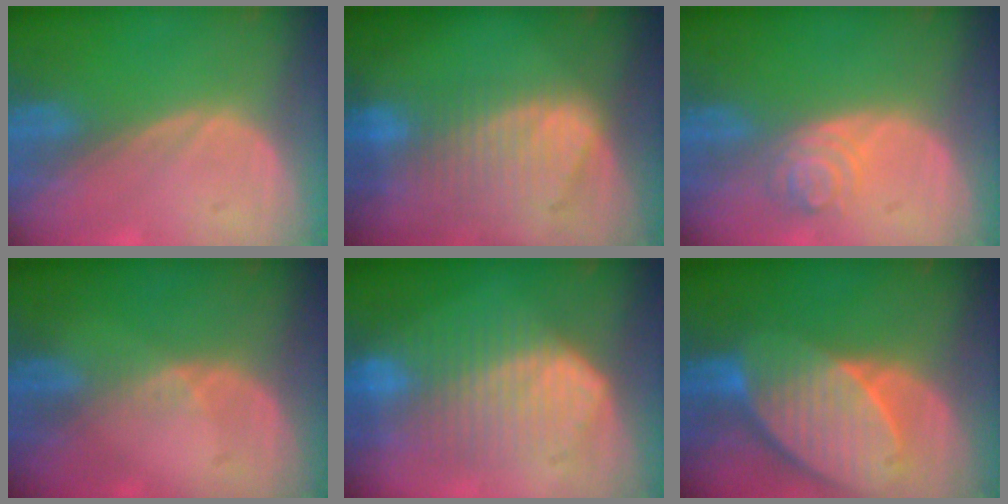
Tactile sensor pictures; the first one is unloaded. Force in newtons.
{"total": 9.2, "press": 8.1, "slide": 4.5}
{"total": 3.9, "press": 3.7, "slide": 1.1}
{"total": 1.8, "press": 1.2, "slide": 1.3}
{"total": 10.0, "press": 10.0, "slide": 0.4}
{"total": 10.6, "press": 9.4, "slide": 5.0}